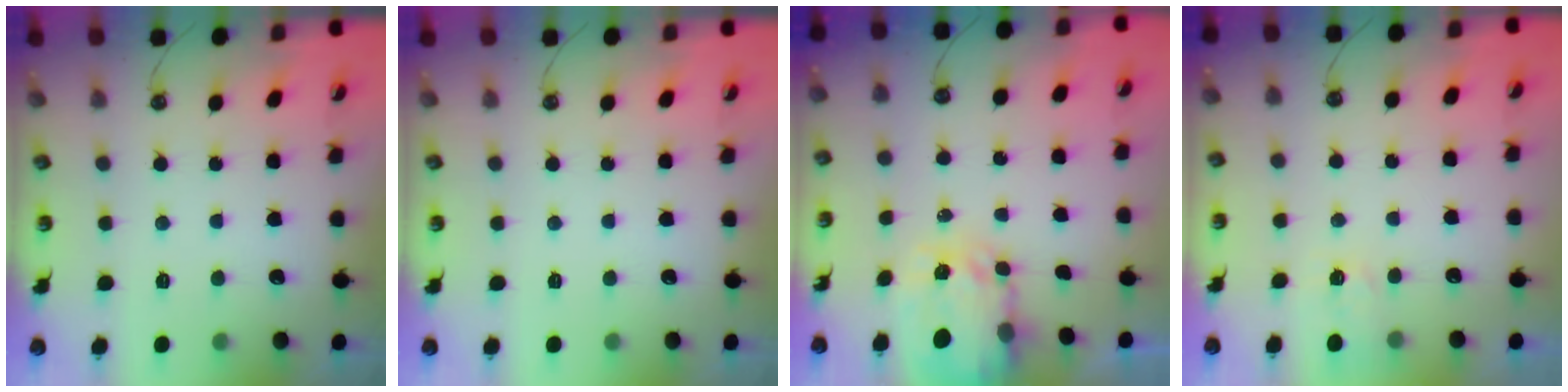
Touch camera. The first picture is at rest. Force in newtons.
{"total": 0.0}
{"total": 5.0, "press": 5.0, "slide": 0.4}
{"total": 3.5, "press": 3.5, "slide": 0.5}